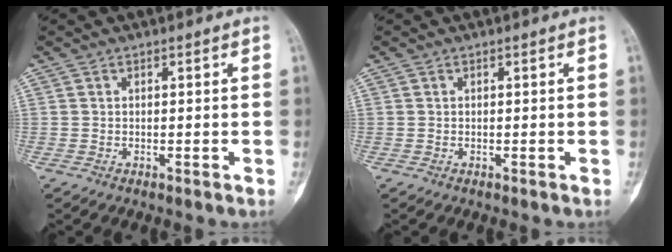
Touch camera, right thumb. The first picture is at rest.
{"total": 0.0}